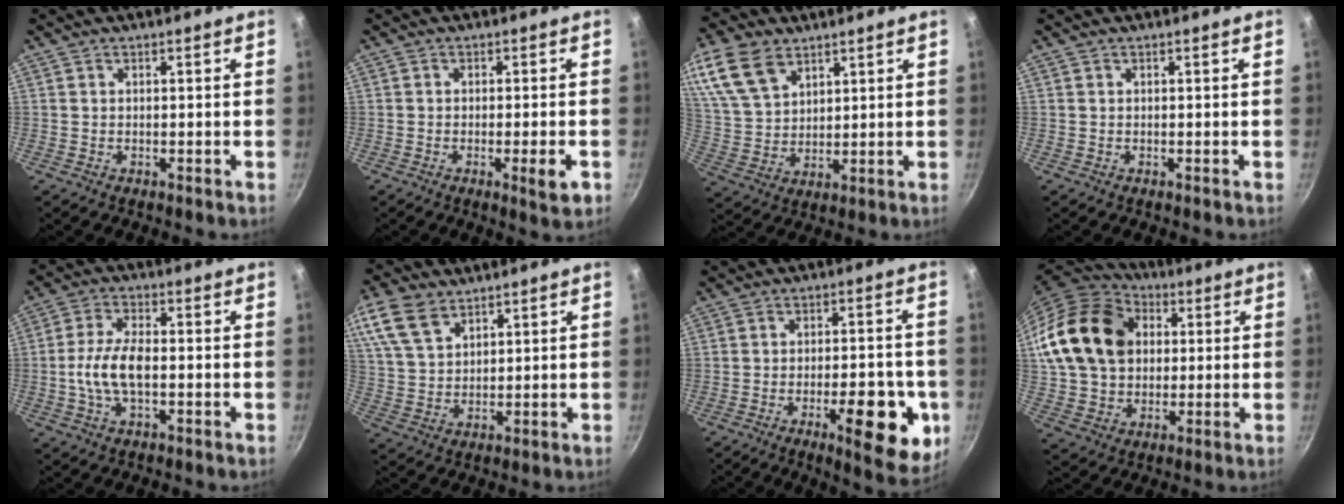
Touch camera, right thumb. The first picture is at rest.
{"total": 4.4, "force": [-1.6, 0.3, 4.1], "torque": [-0.061, 0.002, -0.025]}
{"total": 14.9, "force": [8.4, 9.4, 8.0], "torque": [-0.161, -0.010, 0.172]}
{"total": 0.0}
{"total": 8.3, "force": [-1.1, 3.8, 7.2], "torque": [-0.146, 0.018, -0.028]}
{"total": 11.7, "force": [7.0, 7.0, 6.3], "torque": [-0.123, -0.009, 0.142]}
{"total": 14.8, "force": [-4.9, 5.2, 12.9], "torque": [-0.140, 0.010, -0.066]}
{"total": 21.3, "force": [4.5, 16.2, 13.1], "torque": [-0.225, 0.023, 0.080]}